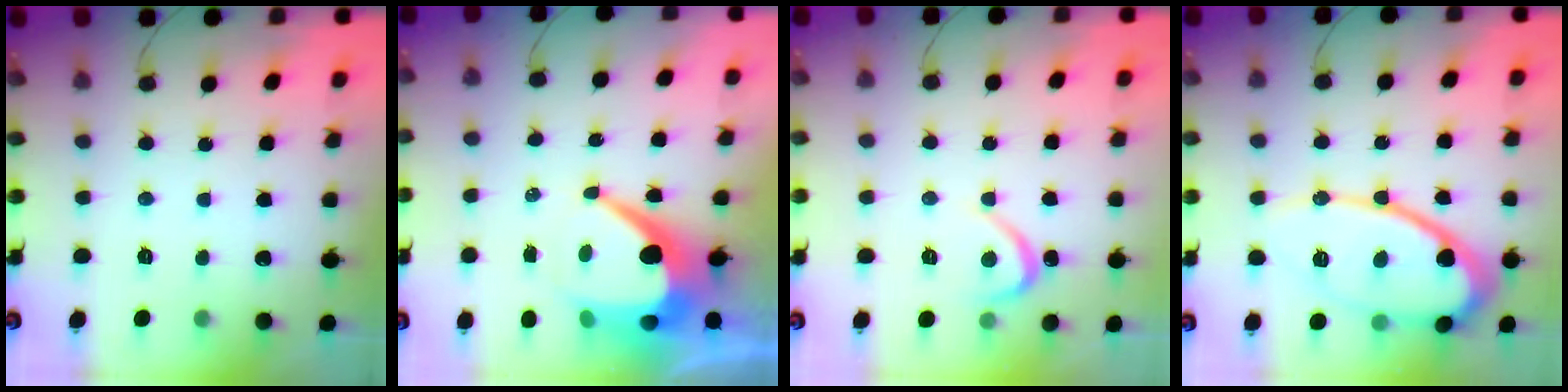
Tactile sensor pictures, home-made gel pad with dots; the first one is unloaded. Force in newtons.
{"total": 13.4, "press": 13.4, "slide": 1.2}
{"total": 3.2, "press": 3.2, "slide": 0.3}
{"total": 15.8, "press": 15.8, "slide": 1.4}